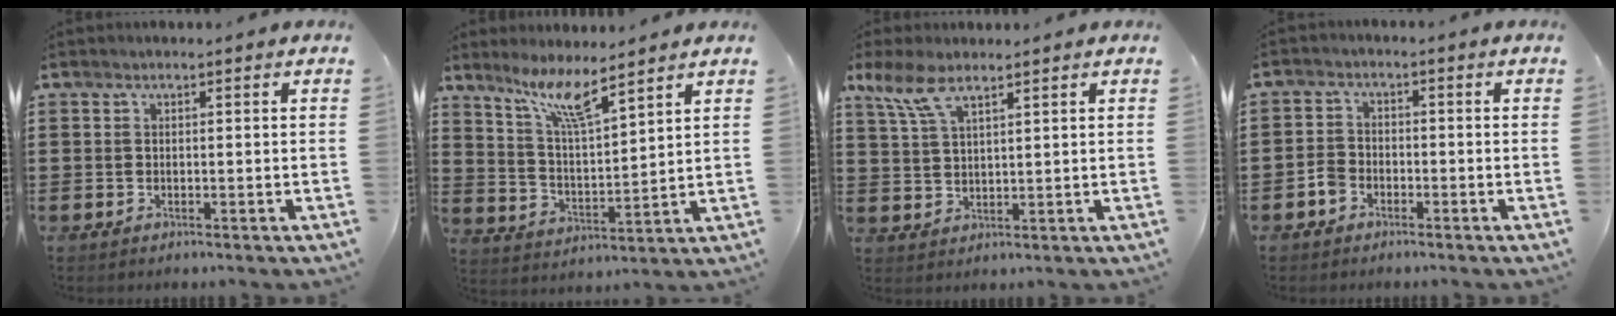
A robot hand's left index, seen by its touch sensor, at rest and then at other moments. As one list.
[{"total": 7.9, "force": [6.0, 0.7, 5.0], "torque": [-0.117, -0.026, 0.104]}, {"total": 6.2, "force": [4.1, 2.0, 4.2], "torque": [-0.101, -0.003, 0.074]}, {"total": 2.6, "force": [-1.8, 1.7, 0.8], "torque": [-0.025, 0.003, -0.038]}]